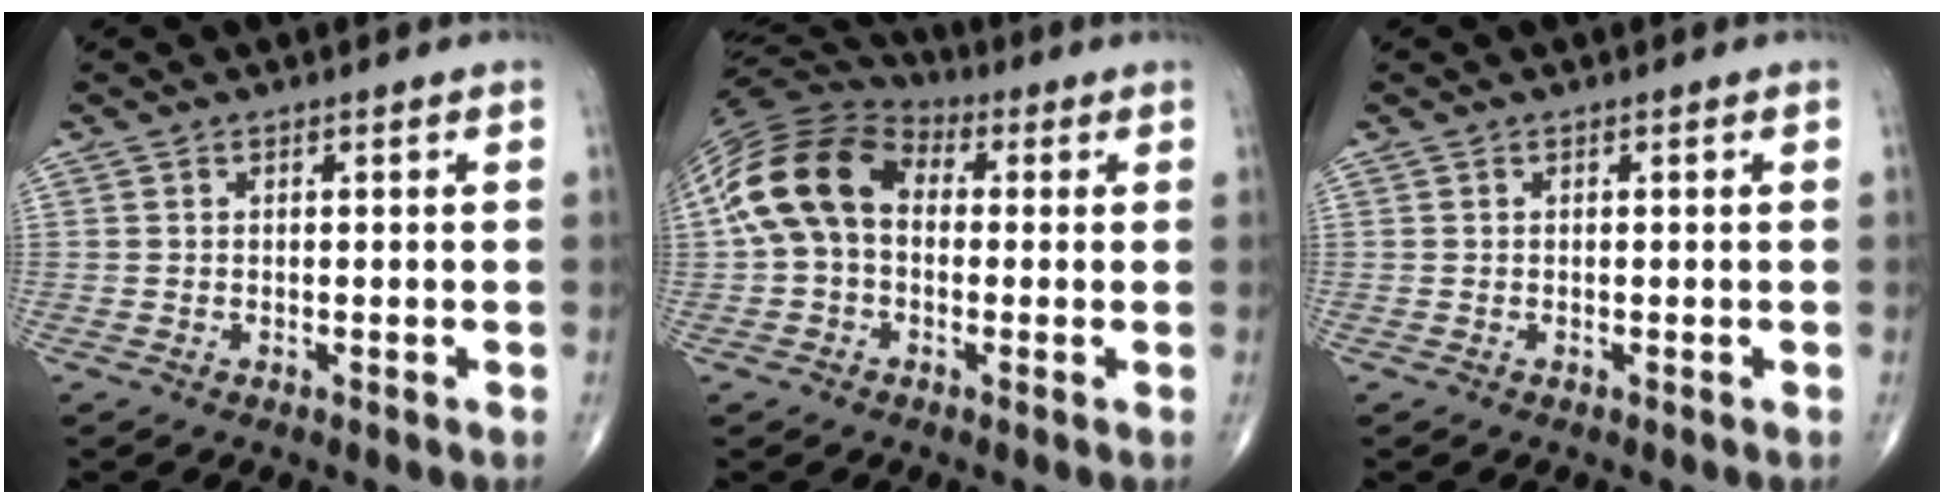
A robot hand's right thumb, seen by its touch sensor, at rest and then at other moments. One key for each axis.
{"total": 15.0, "fx": 1.1, "fy": 10.5, "fz": 10.6, "tx": -0.206, "ty": 0.041, "tz": 0.007}
{"total": 0.0}